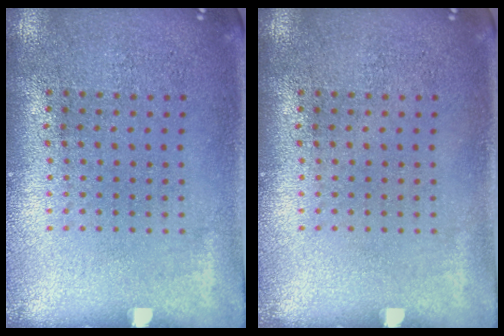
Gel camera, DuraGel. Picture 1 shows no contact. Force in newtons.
{"total": 0.0}